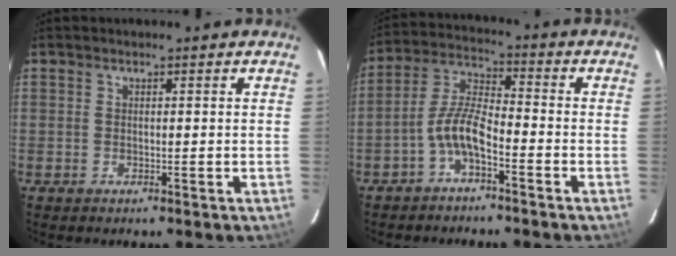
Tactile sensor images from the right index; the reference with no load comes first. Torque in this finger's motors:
{"motor_torque": [1.22, -0.59, 0.77, 0.18]}